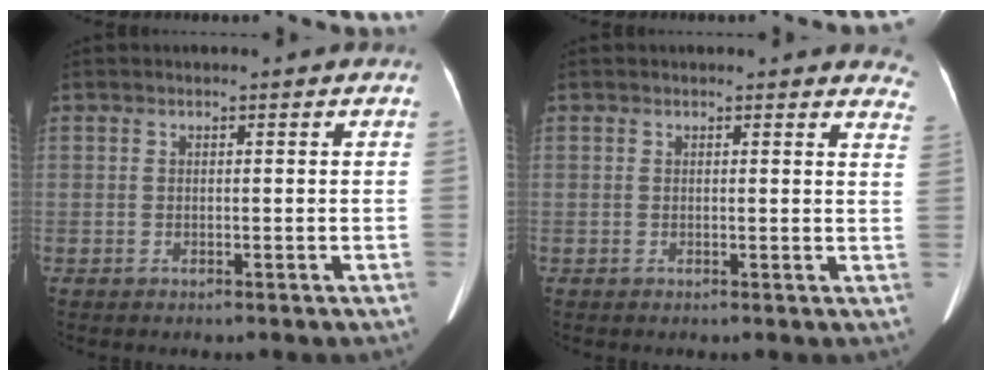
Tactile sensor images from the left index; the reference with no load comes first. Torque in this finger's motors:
{"motor_torque": [0.35, -0.33, -0.05, -0.01]}